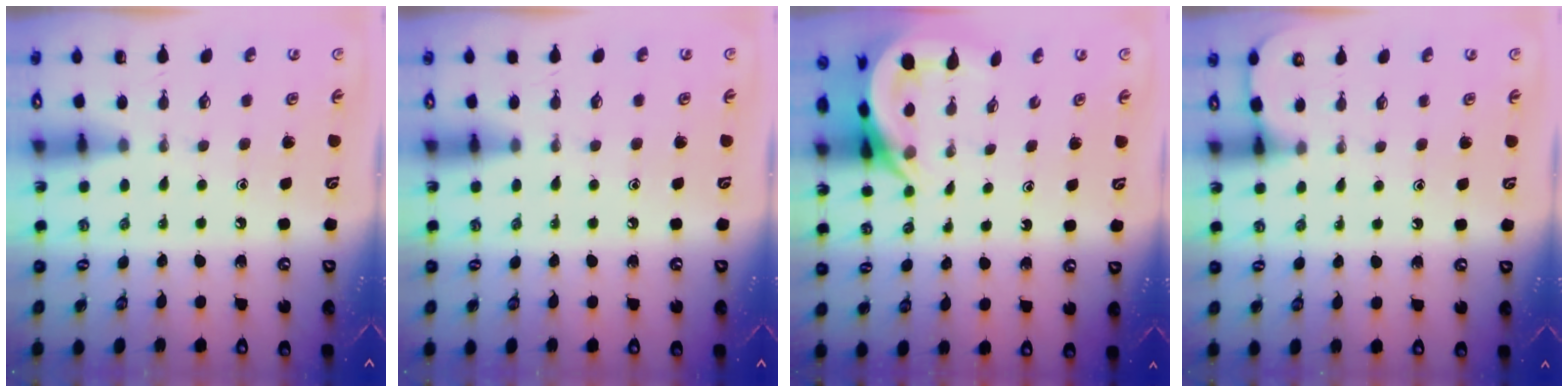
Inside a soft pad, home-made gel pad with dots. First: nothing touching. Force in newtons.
{"total": 2.2, "press": 2.2, "slide": 0.3}
{"total": 5.9, "press": 5.9, "slide": 0.6}
{"total": 3.4, "press": 3.4, "slide": 0.4}